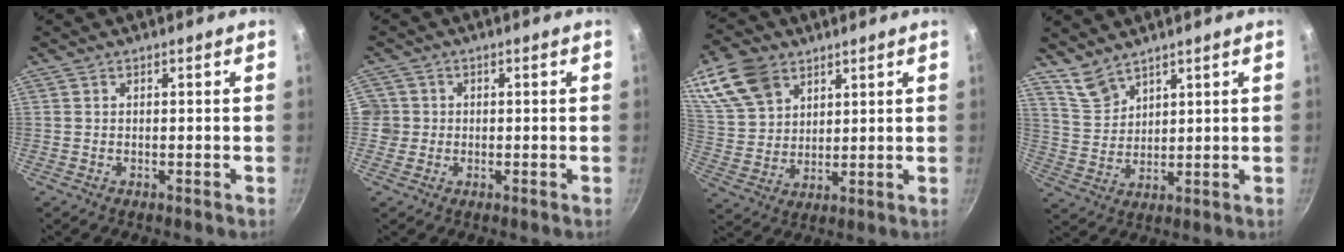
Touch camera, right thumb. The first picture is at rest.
{"total": 3.2, "force": [-0.1, 3.2, 0.5], "torque": [0.012, 0.009, -0.006]}
{"total": 13.5, "force": [7.4, 9.2, 6.6], "torque": [-0.119, -0.015, 0.150]}
{"total": 5.7, "force": [4.9, 2.3, 1.7], "torque": [-0.027, -0.025, 0.110]}